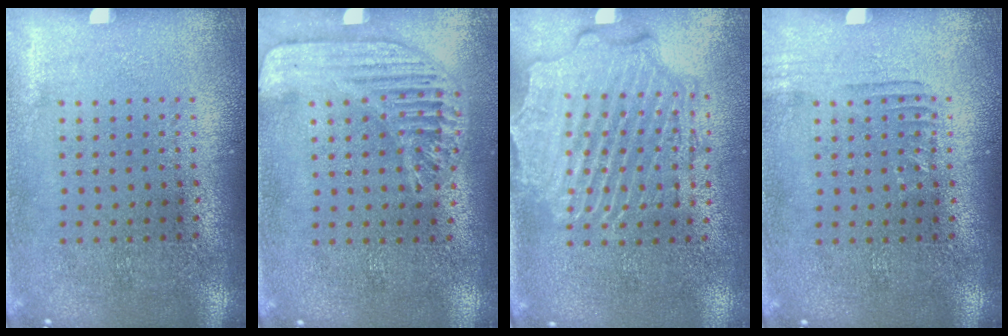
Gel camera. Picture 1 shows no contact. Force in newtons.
{"total": 1.6, "press": 1.6, "slide": 0.4}
{"total": 2.4, "press": 2.2, "slide": 0.9}
{"total": 0.9, "press": 0.9, "slide": 0.2}